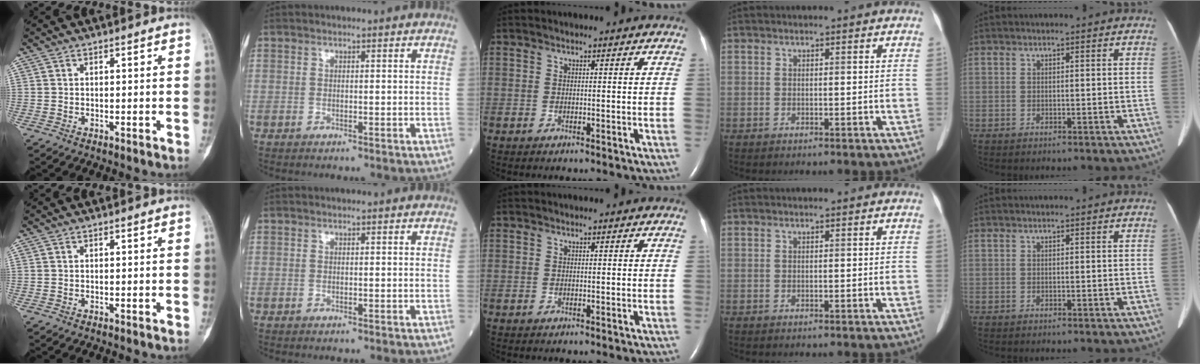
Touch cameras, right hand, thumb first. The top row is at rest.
{}